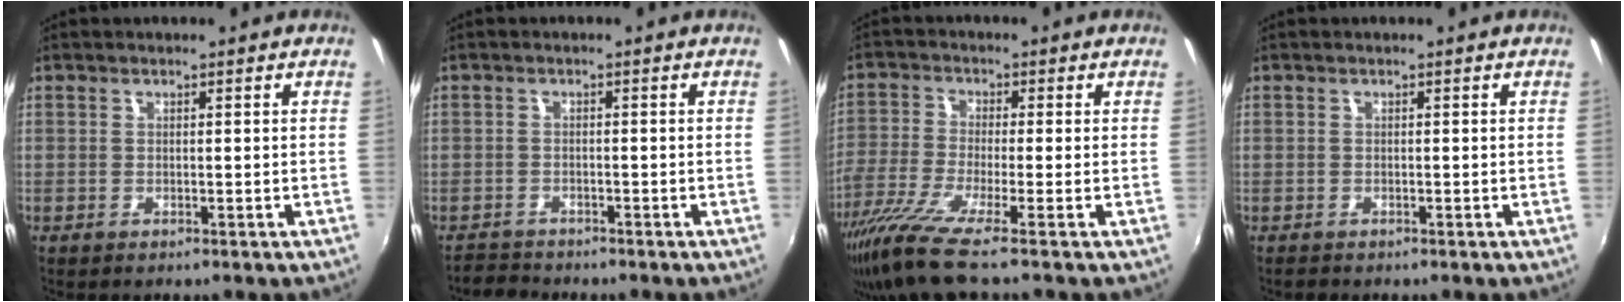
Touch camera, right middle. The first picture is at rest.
{"total": 2.6, "force": [-2.3, 1.0, -0.4], "torque": [-0.006, 0.005, -0.048]}
{"total": 8.7, "force": [-6.6, -0.8, 5.6], "torque": [-0.126, -0.029, -0.132]}
{"total": 0.8, "force": [-0.7, 0.4, 0.0], "torque": [-0.003, 0.001, -0.013]}